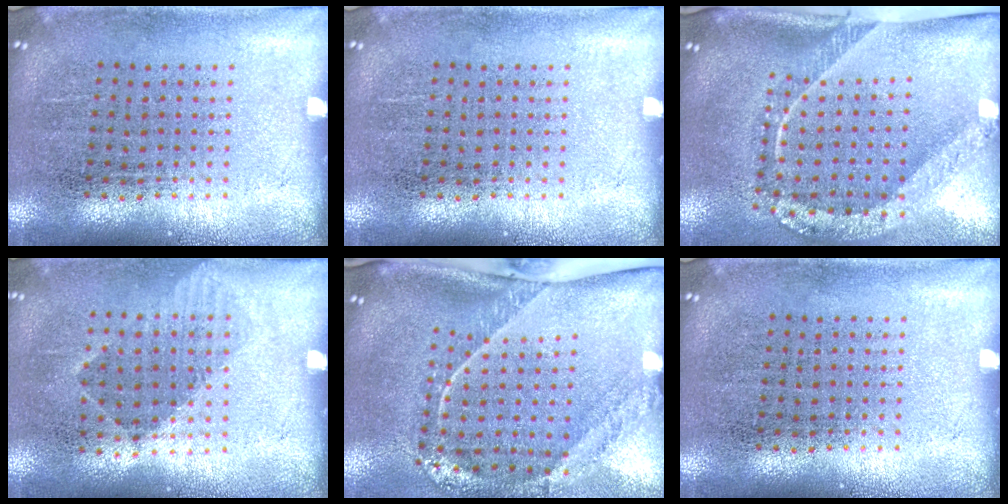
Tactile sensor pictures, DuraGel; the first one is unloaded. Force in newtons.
{"total": 0.0}
{"total": 2.4, "press": 1.6, "slide": 1.8}
{"total": 1.0, "press": 0.7, "slide": 0.6}
{"total": 2.7, "press": 1.8, "slide": 2.0}
{"total": 0.0}